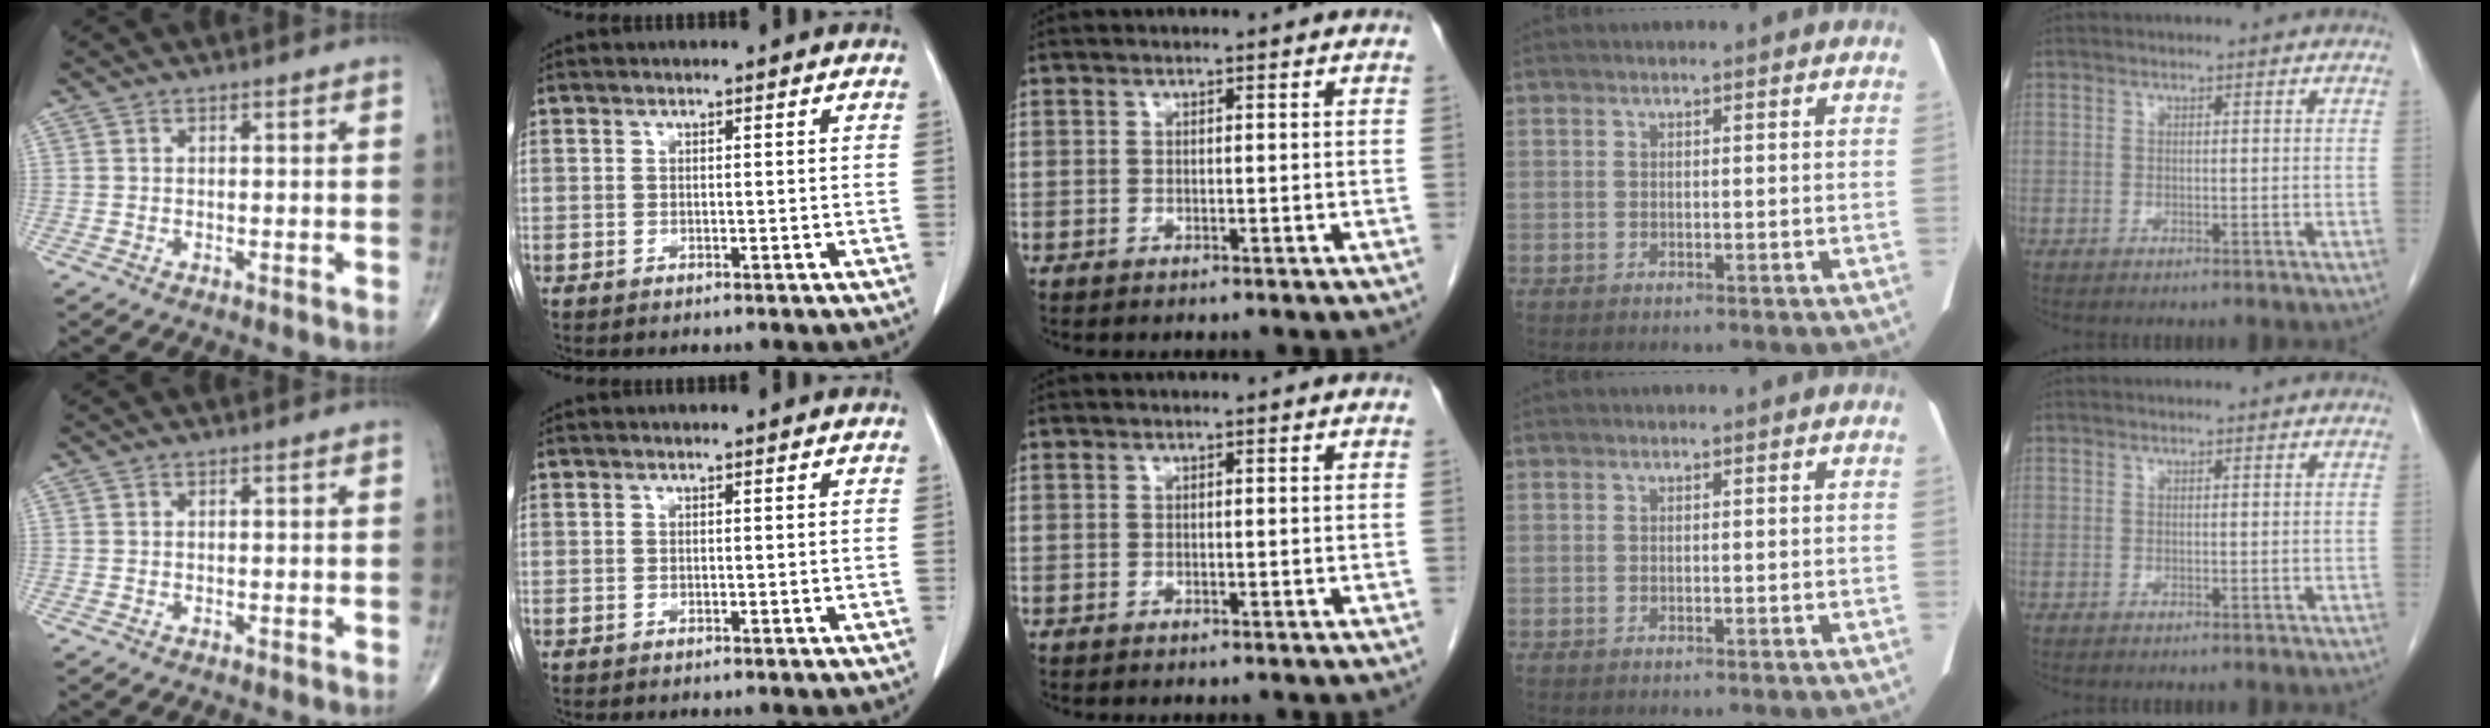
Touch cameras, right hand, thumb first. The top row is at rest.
{}